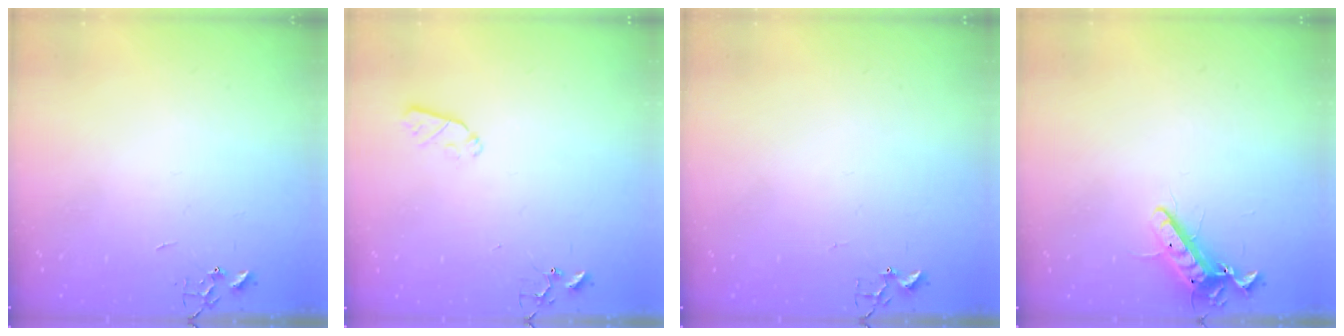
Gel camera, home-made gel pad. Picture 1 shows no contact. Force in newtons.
{"total": 5.2, "press": 5.2, "slide": 0.8}
{"total": 3.3, "press": 3.3, "slide": 0.5}
{"total": 12.1, "press": 12.0, "slide": 1.4}